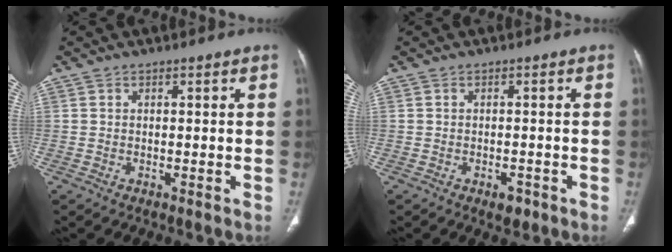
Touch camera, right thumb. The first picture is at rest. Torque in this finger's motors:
{"motor_torque": [1.57, 1.51, 0.09, -0.40, -0.01]}